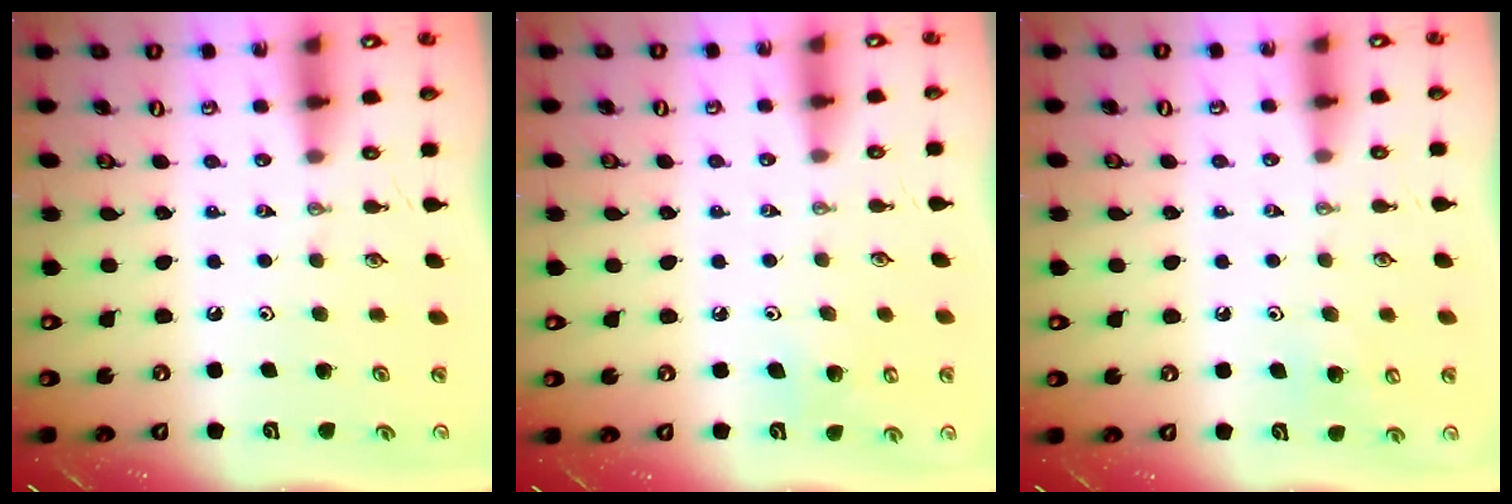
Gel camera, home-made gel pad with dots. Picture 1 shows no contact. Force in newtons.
{"total": 6.1, "press": 5.8, "slide": 1.9}
{"total": 7.0, "press": 7.0, "slide": 1.0}